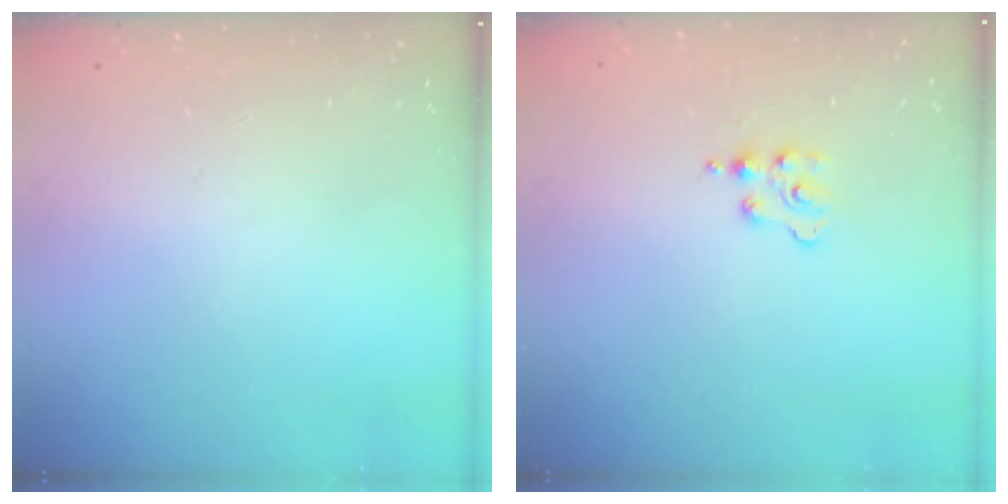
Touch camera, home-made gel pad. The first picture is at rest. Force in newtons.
{"total": 2.5, "press": 2.5, "slide": 0.4}